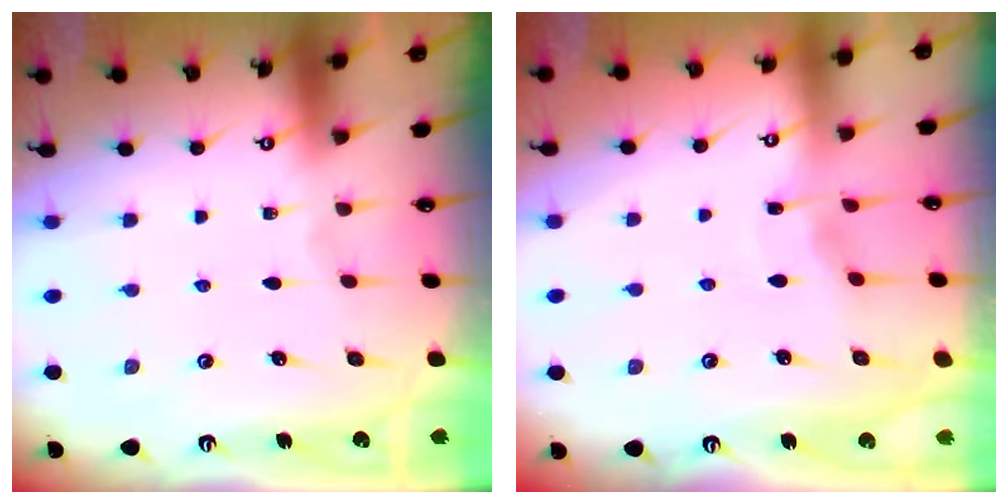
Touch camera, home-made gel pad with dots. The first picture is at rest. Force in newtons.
{"total": 2.4, "press": 2.4, "slide": 0.3}